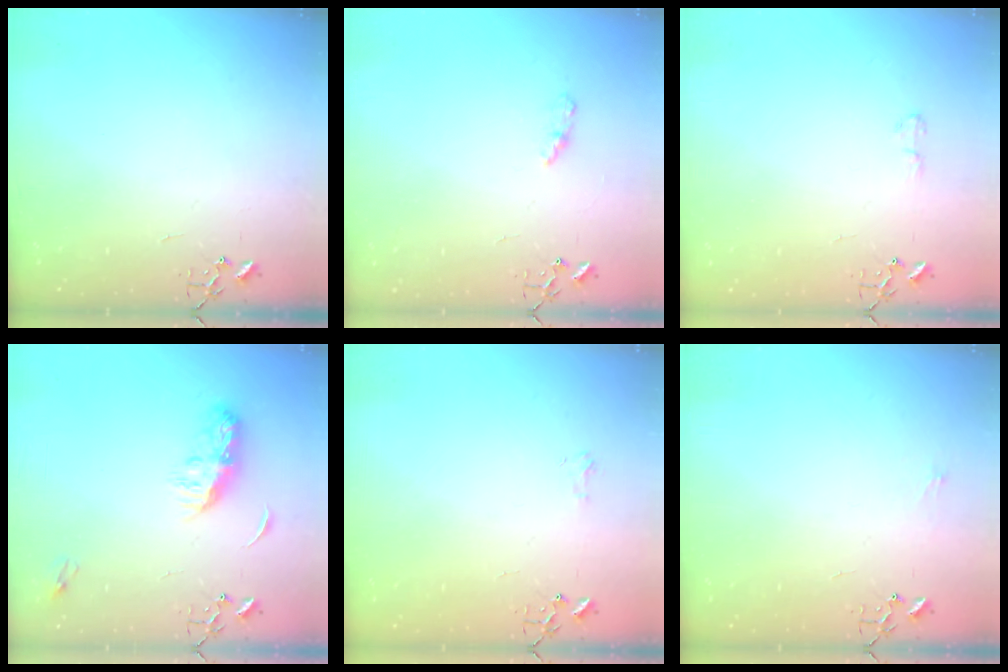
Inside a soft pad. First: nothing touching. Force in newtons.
{"total": 4.2, "press": 4.2, "slide": 0.5}
{"total": 4.2, "press": 4.2, "slide": 0.5}
{"total": 8.3, "press": 8.3, "slide": 0.4}
{"total": 4.8, "press": 4.7, "slide": 0.6}
{"total": 5.0, "press": 5.0, "slide": 0.7}